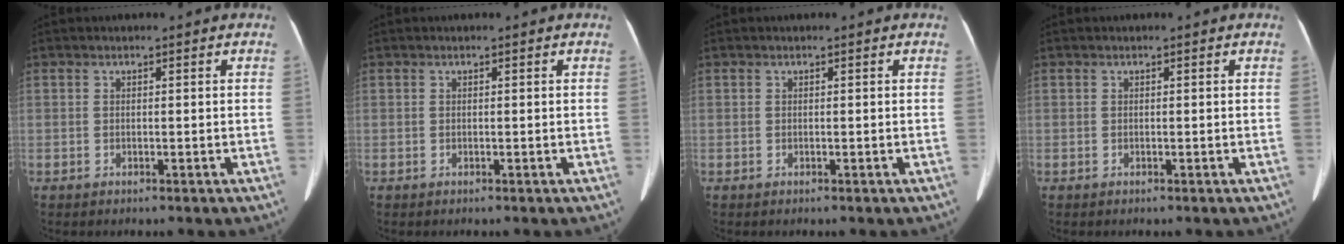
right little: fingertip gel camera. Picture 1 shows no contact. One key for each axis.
{"total": 0.0}
{"total": 0.0}
{"total": 0.0}